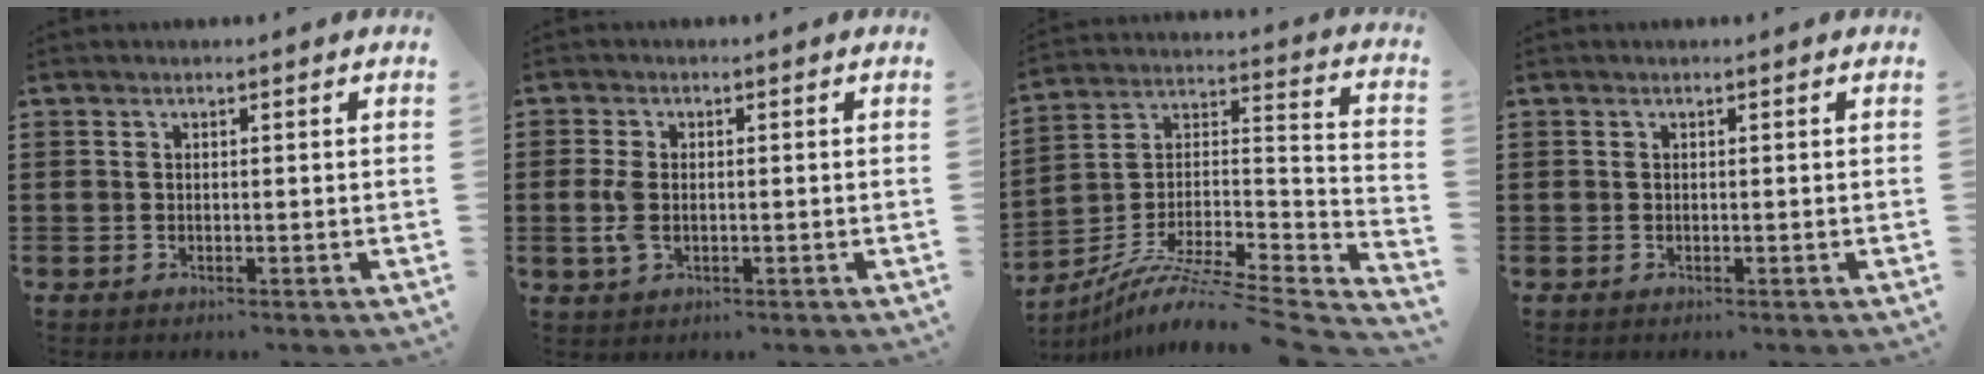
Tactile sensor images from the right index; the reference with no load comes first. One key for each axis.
{"total": 3.9, "fx": -0.4, "fy": 2.2, "fz": 3.1, "tx": -0.082, "ty": -0.003, "tz": -0.012}
{"total": 8.6, "fx": -6.6, "fy": 1.1, "fz": 5.4, "tx": -0.100, "ty": -0.005, "tz": -0.134}
{"total": 0.0}